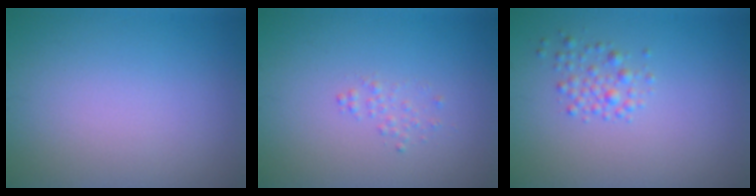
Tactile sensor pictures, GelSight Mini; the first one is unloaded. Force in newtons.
{"total": 0.9, "press": 0.9, "slide": 0.0}
{"total": 1.7, "press": 1.7, "slide": 0.1}